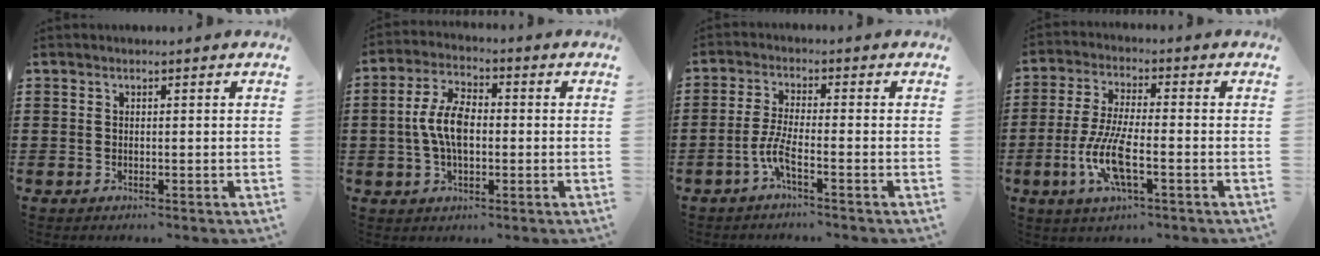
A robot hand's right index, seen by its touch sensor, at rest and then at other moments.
{"total": 7.1, "force": [-0.3, 3.5, 6.2], "torque": [-0.141, 0.002, -0.012]}
{"total": 4.8, "force": [-2.5, 0.7, 4.1], "torque": [-0.106, -0.012, -0.056]}
{"total": 8.9, "force": [-3.2, 2.4, 7.9], "torque": [-0.177, -0.015, -0.063]}